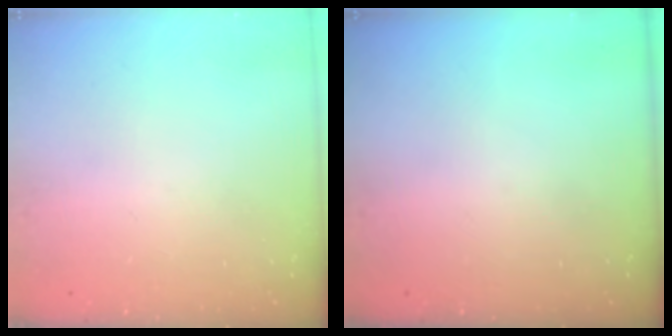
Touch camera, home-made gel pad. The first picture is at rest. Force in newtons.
{"total": 0.0}